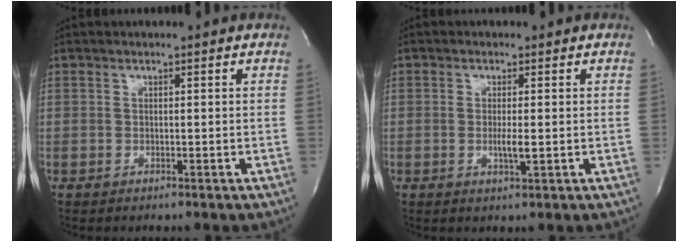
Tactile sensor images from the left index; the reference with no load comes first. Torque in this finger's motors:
{"motor_torque": [0.35, -0.07, 0.11, 0.03]}